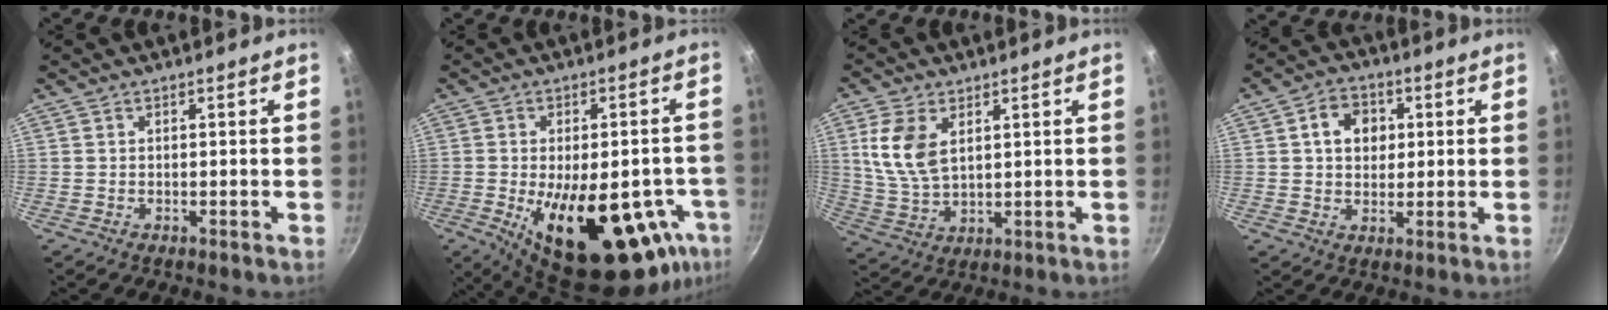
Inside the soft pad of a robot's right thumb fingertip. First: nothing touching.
{"total": 24.3, "force": [-8.4, 11.8, 19.6], "torque": [-0.236, 0.003, -0.100]}
{"total": 9.5, "force": [3.0, 5.6, 7.0], "torque": [-0.137, -0.017, 0.067]}
{"total": 7.6, "force": [1.8, 6.0, 4.3], "torque": [-0.045, 0.007, 0.021]}